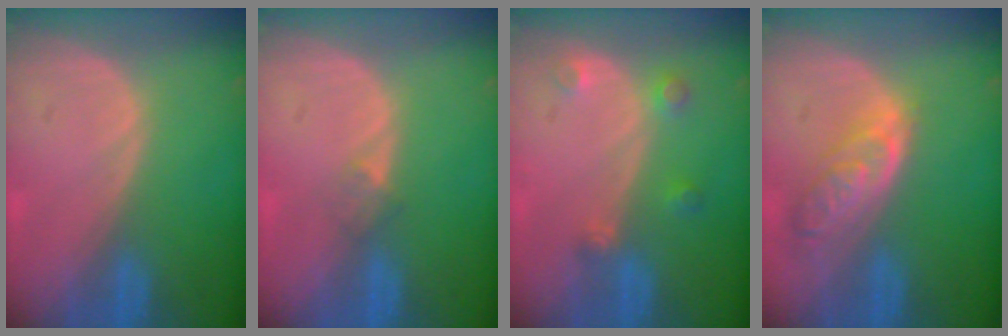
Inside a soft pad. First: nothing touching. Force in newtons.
{"total": 1.5, "press": 1.2, "slide": 1.0}
{"total": 2.9, "press": 2.8, "slide": 0.8}
{"total": 6.3, "press": 5.7, "slide": 2.8}